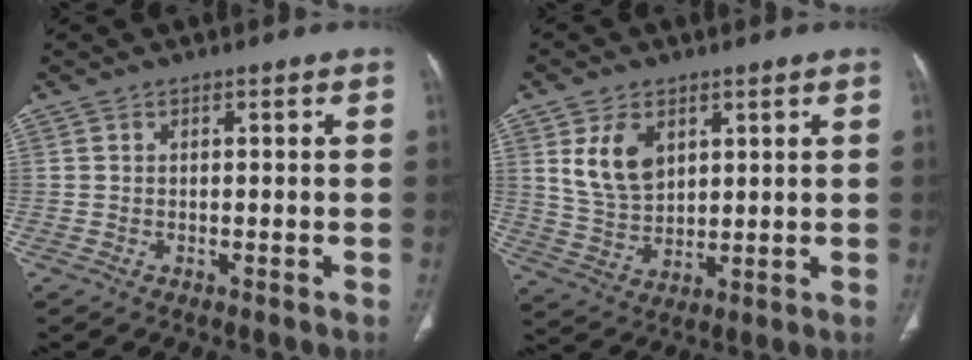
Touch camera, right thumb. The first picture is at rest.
{"total": 9.0, "force": [3.6, 5.9, 5.8], "torque": [-0.090, -0.017, 0.081]}